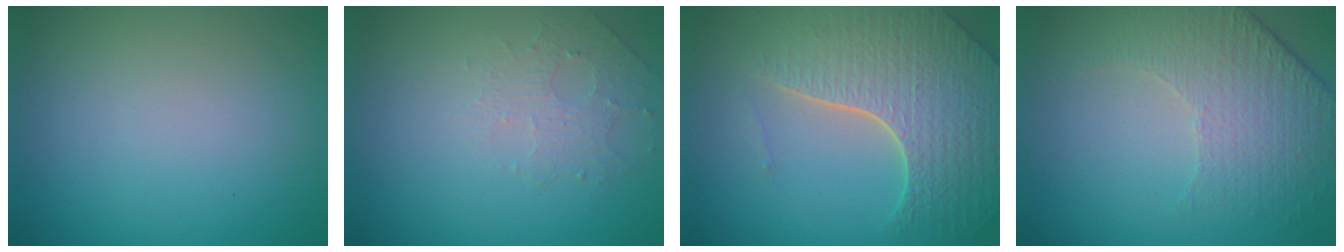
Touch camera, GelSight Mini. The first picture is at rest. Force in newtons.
{"total": 1.5, "press": 1.0, "slide": 1.1}
{"total": 8.1, "press": 5.7, "slide": 5.7}
{"total": 4.8, "press": 3.4, "slide": 3.4}